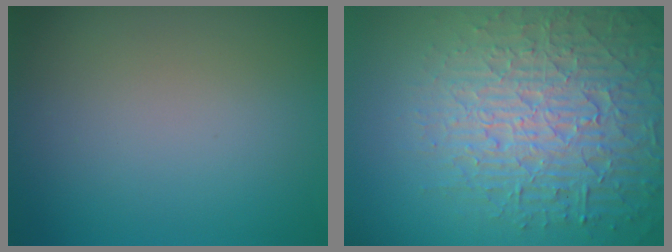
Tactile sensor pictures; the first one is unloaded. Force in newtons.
{"total": 7.2, "press": 7.0, "slide": 1.8}